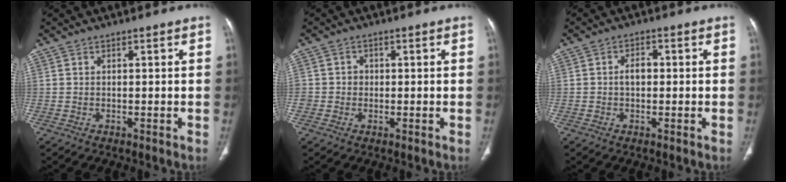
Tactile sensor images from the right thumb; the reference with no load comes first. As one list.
[{"total": 2.2, "force": [-0.2, 2.1, 0.5], "torque": [0.010, 0.008, -0.005]}, {"total": 2.9, "force": [-0.1, 1.9, 2.2], "torque": [-0.032, 0.010, -0.005]}]